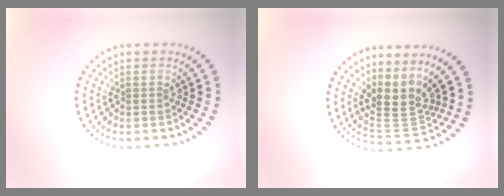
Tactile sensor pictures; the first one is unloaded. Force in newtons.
{"total": 3.6, "press": 2.6, "slide": 2.5}